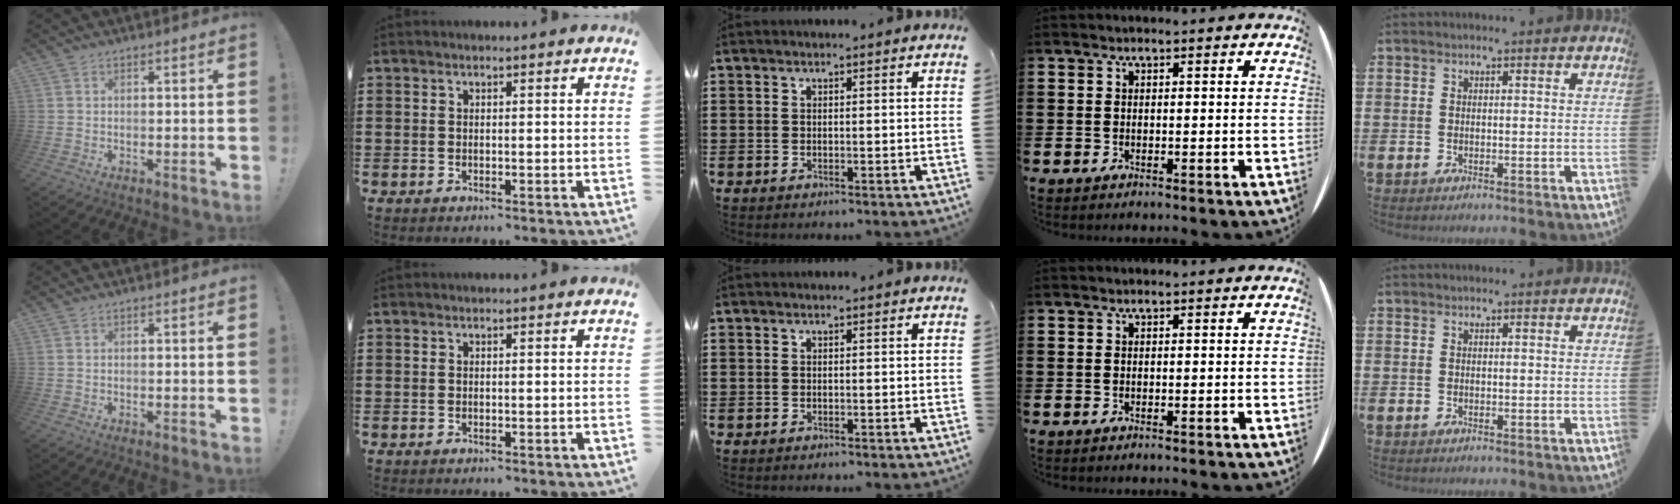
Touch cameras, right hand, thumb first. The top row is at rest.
{}